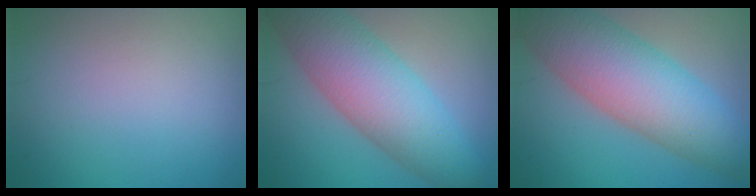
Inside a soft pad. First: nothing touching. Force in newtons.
{"total": 9.2, "press": 9.2, "slide": 0.2}
{"total": 10.2, "press": 10.2, "slide": 0.3}